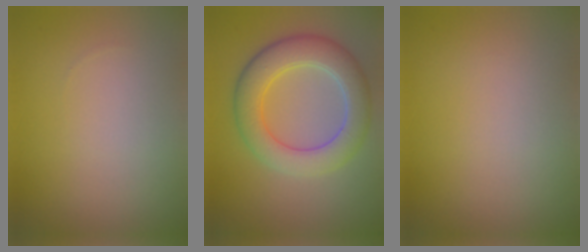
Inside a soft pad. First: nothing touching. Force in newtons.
{"total": 6.1, "press": 6.1, "slide": 0.3}
{"total": 0.0}